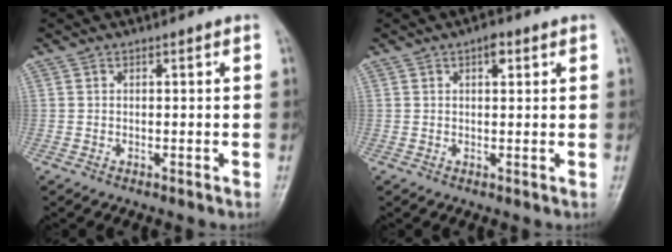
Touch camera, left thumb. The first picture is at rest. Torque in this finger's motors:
{"motor_torque": [0.30, 0.20, 0.33, -0.06, 0.00]}